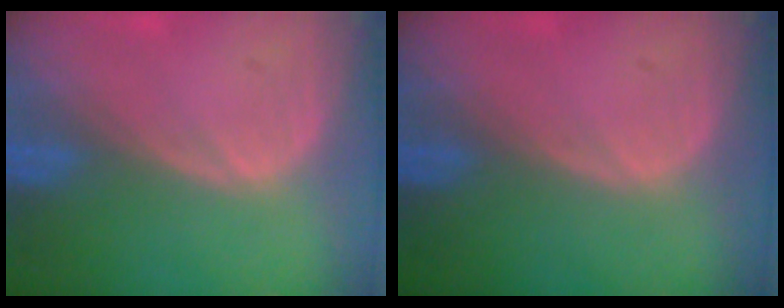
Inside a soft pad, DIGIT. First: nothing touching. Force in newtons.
{"total": 0.0}